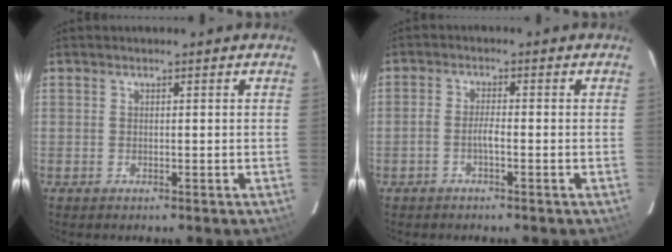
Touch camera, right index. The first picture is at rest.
{"total": 2.1, "force": [-1.1, 0.4, 1.7], "torque": [-0.042, 0.006, -0.025]}